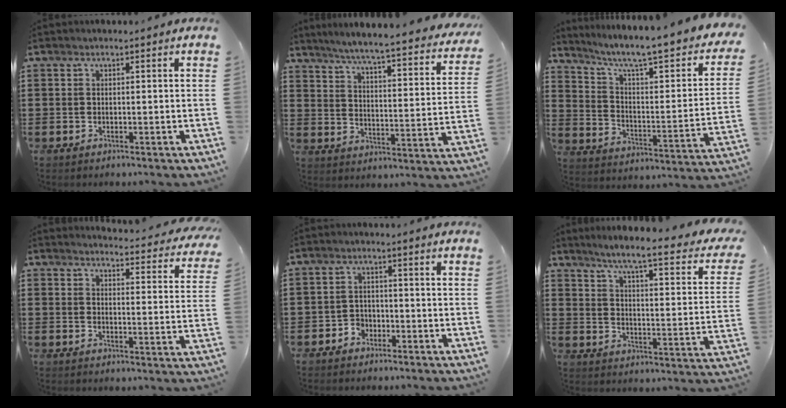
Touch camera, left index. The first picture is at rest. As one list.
[{"total": 5.0, "force": [4.4, -0.9, 2.1], "torque": [-0.063, -0.044, 0.065]}, {"total": 7.0, "force": [5.2, 0.6, 4.7], "torque": [-0.105, -0.045, 0.076]}, {"total": 3.8, "force": [3.7, -0.1, 0.6], "torque": [-0.013, -0.034, 0.059]}, {"total": 2.5, "force": [-1.9, 1.7, 0.3], "torque": [-0.013, 0.004, -0.041]}, {"total": 6.2, "force": [4.8, -0.6, 3.9], "torque": [-0.089, -0.045, 0.068]}]